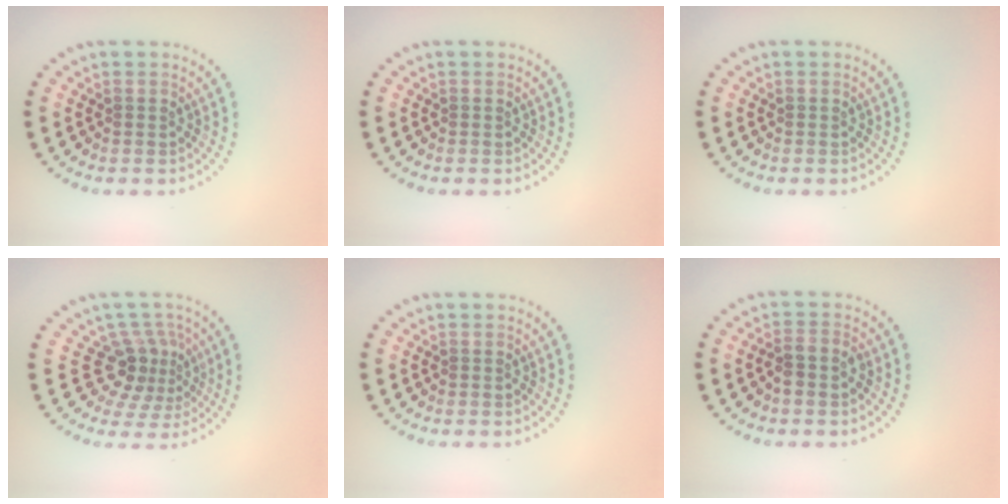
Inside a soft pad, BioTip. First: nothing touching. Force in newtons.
{"total": 0.0}
{"total": 0.0}
{"total": 3.6, "press": 2.6, "slide": 2.6}
{"total": 0.0}
{"total": 1.9, "press": 1.7, "slide": 0.8}